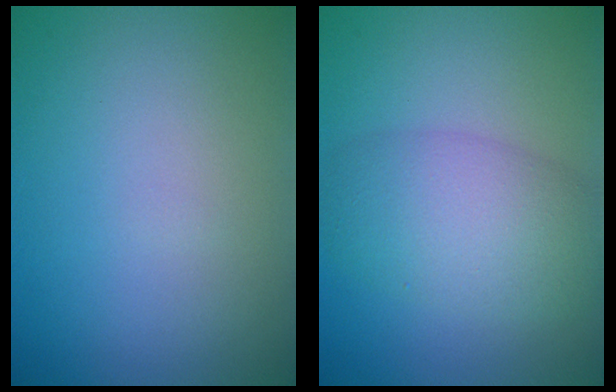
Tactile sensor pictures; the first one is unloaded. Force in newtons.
{"total": 5.9, "press": 5.9, "slide": 0.1}